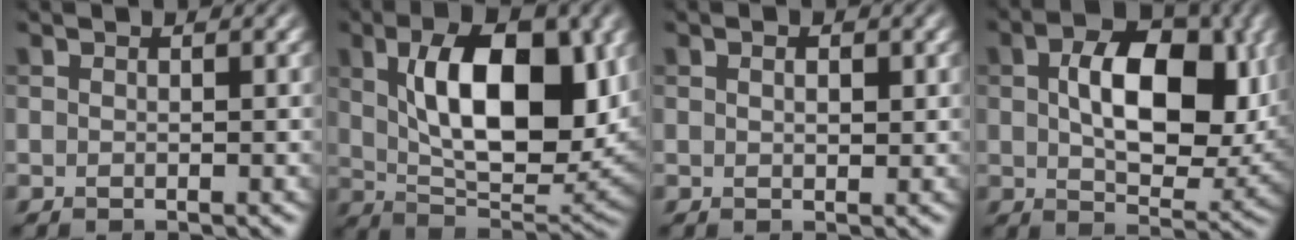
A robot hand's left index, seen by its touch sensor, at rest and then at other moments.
{"total": 12.0, "force": [2.8, 5.7, 10.2], "torque": [-0.159, -0.003, 0.050]}
{"total": 1.4, "force": [0.5, 0.7, 1.1], "torque": [-0.013, -0.003, 0.011]}
{"total": 9.9, "force": [1.5, 5.8, 7.9], "torque": [-0.130, -0.006, 0.030]}